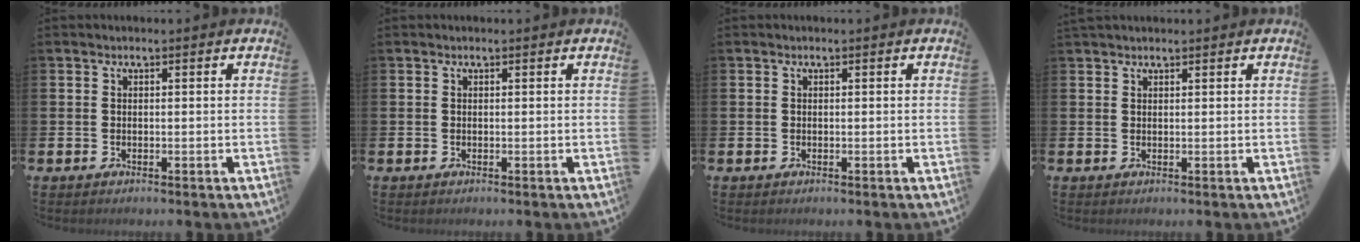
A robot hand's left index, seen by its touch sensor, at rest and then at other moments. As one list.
[{"total": 0.0}, {"total": 0.0}, {"total": 1.2, "force": [1.1, 0.2, 0.3], "torque": [0.003, -0.002, 0.019]}]